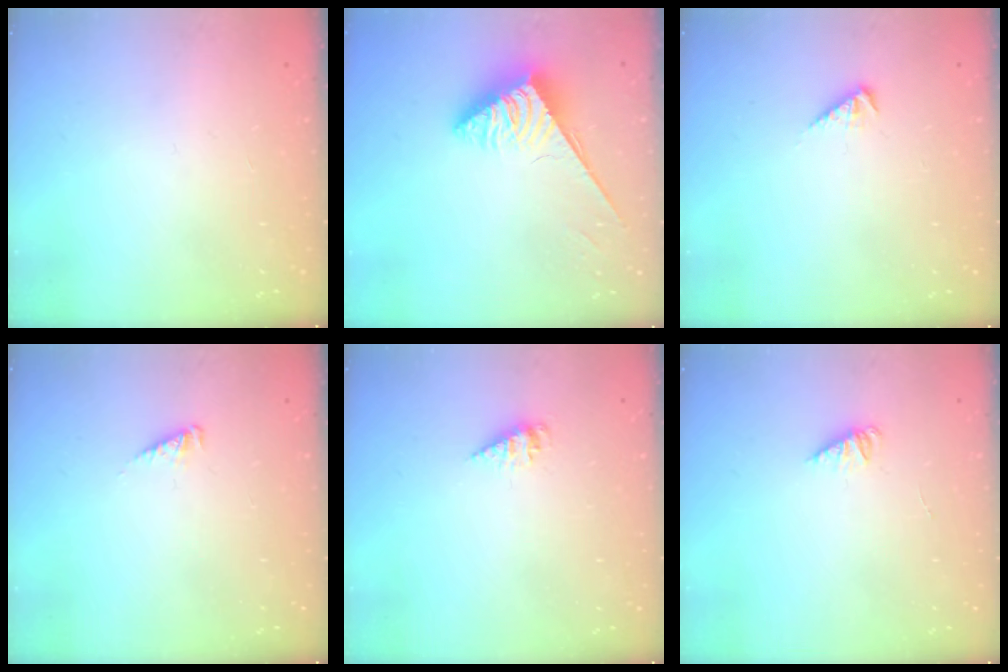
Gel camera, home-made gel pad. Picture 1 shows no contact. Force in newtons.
{"total": 3.7, "press": 3.7, "slide": 0.6}
{"total": 3.2, "press": 3.2, "slide": 0.6}
{"total": 2.5, "press": 2.5, "slide": 0.2}
{"total": 2.1, "press": 2.1, "slide": 0.2}
{"total": 1.1, "press": 1.1, "slide": 0.2}